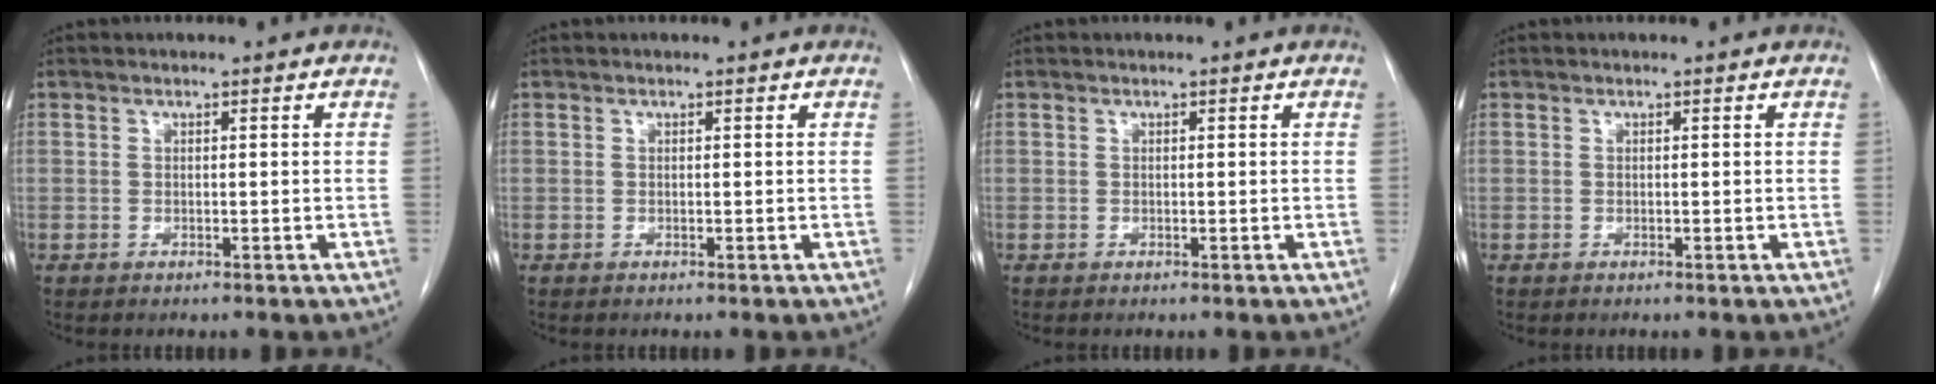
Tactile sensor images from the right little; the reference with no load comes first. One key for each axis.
{"total": 0.0}
{"total": 0.0}
{"total": 0.0}